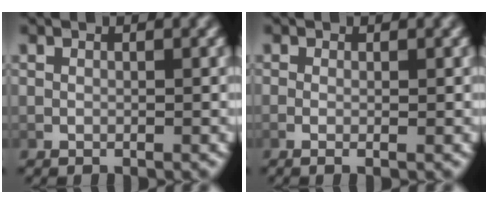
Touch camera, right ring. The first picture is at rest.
{"total": 1.1, "force": [-0.5, 0.1, 1.0], "torque": [-0.033, -0.013, -0.006]}